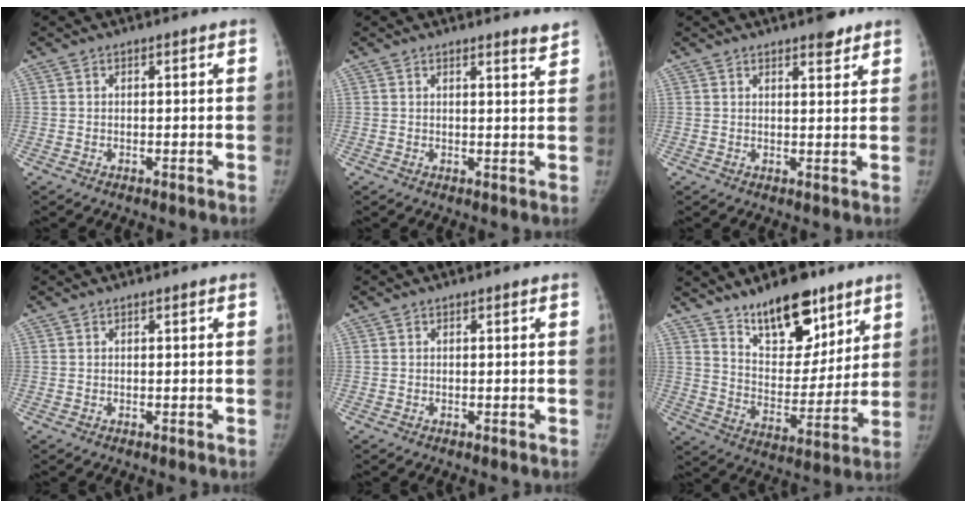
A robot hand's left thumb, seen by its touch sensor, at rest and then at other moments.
{"total": 2.2, "force": [2.0, 0.1, 0.9], "torque": [-0.009, -0.021, 0.023]}
{"total": 3.8, "force": [2.8, 1.2, 2.2], "torque": [-0.019, -0.016, 0.038]}
{"total": 0.0}
{"total": 0.0}
{"total": 16.4, "force": [11.5, 7.6, 8.9], "torque": [-0.084, -0.081, 0.196]}